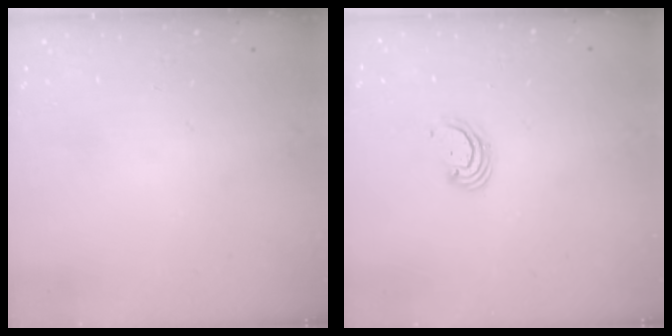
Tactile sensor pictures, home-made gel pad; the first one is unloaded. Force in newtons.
{"total": 2.6, "press": 2.6, "slide": 0.3}